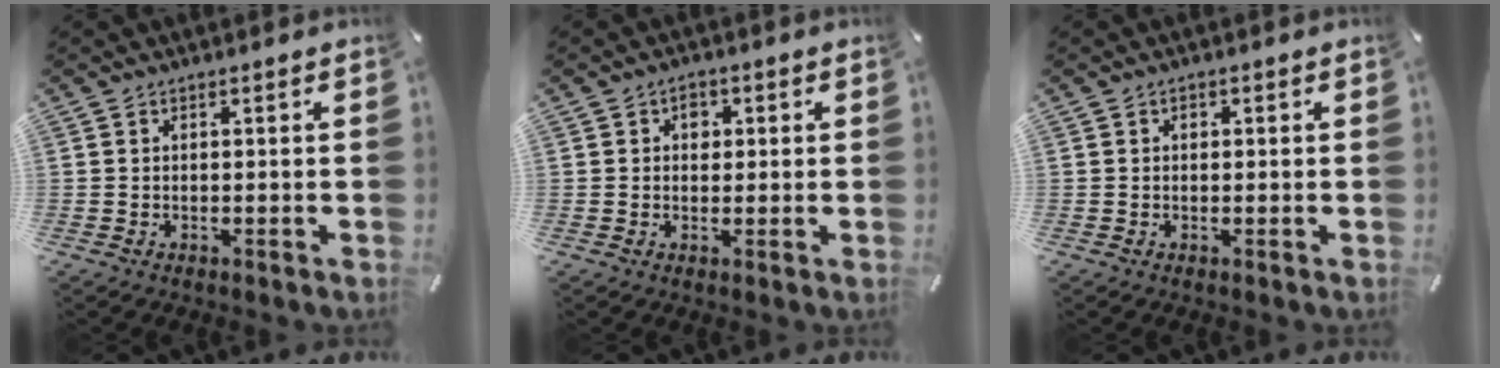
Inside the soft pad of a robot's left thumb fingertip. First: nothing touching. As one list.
[{"total": 2.5, "force": [0.5, 2.1, 1.2], "torque": [-0.002, -0.001, 0.000]}, {"total": 0.7, "force": [0.2, 0.6, 0.2], "torque": [0.004, 0.001, 0.000]}]